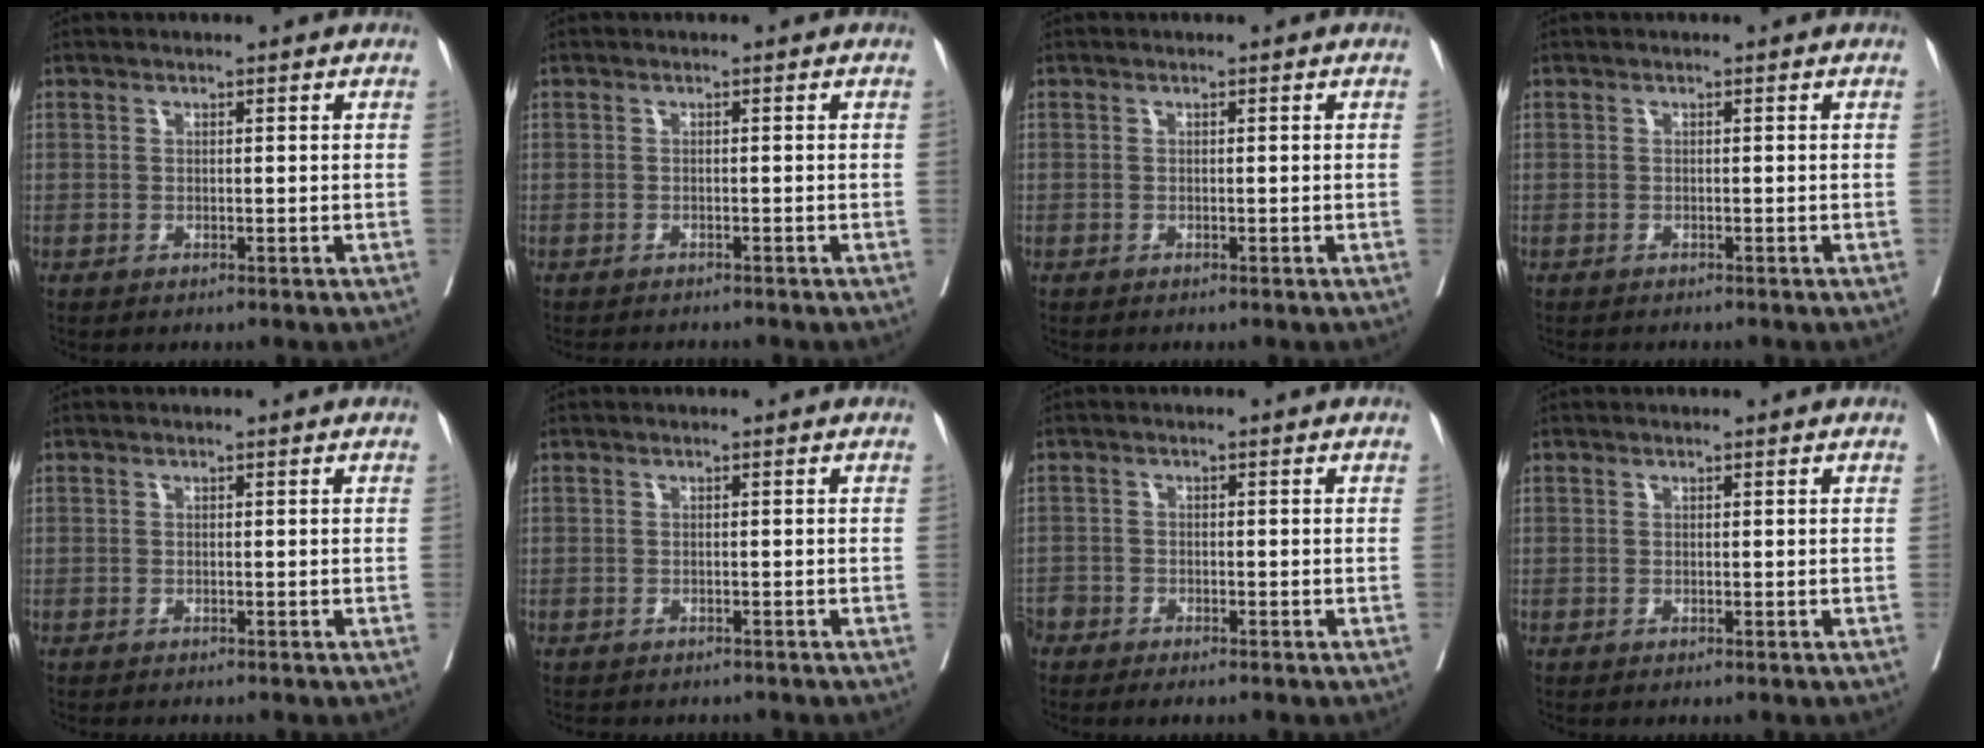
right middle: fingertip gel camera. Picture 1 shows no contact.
{"total": 3.5, "force": [-3.3, 0.6, 1.0], "torque": [-0.008, -0.006, -0.047]}
{"total": 0.0}
{"total": 1.5, "force": [-1.4, 0.3, 0.4], "torque": [-0.010, -0.003, -0.018]}
{"total": 1.2, "force": [-1.1, 0.2, 0.4], "torque": [-0.007, -0.003, -0.016]}
{"total": 4.2, "force": [-3.7, 1.6, 1.1], "torque": [-0.014, -0.001, -0.046]}
{"total": 4.2, "force": [-3.5, 1.8, 1.6], "torque": [-0.031, -0.007, -0.064]}
{"total": 0.0}